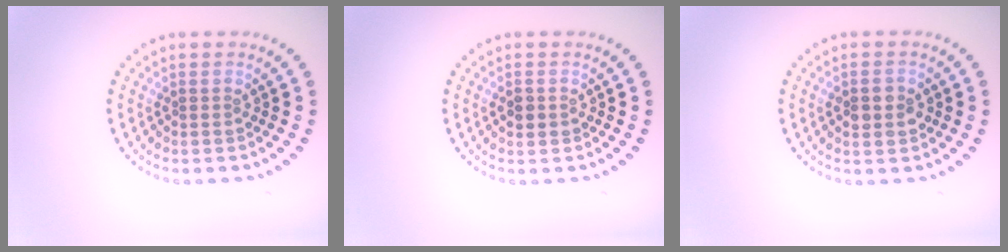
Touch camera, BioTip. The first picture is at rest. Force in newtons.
{"total": 1.3, "press": 1.3, "slide": 0.2}
{"total": 2.8, "press": 2.8, "slide": 0.1}